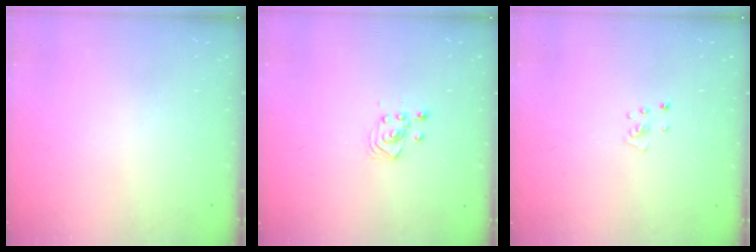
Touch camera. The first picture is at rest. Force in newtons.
{"total": 3.5, "press": 3.2, "slide": 1.5}
{"total": 2.2, "press": 2.2, "slide": 0.2}